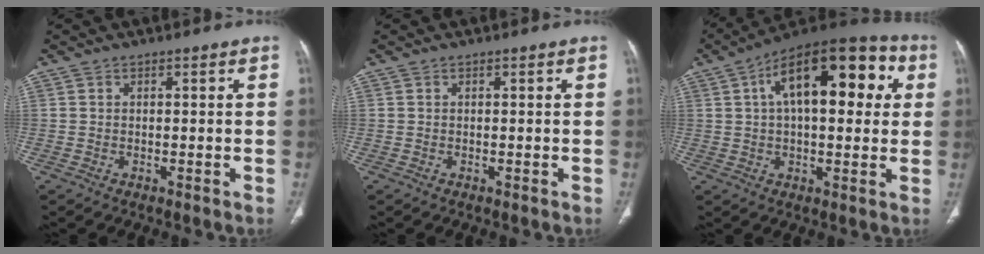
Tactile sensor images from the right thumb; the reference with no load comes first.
{"total": 0.0}
{"total": 21.3, "force": [5.7, 10.1, 17.9], "torque": [-0.241, 0.030, 0.077]}